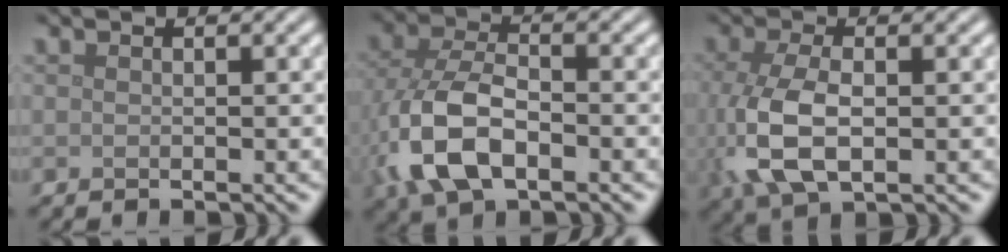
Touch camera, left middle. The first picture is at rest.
{"total": 8.0, "force": [-2.6, 4.5, 6.1], "torque": [-0.149, -0.006, -0.059]}
{"total": 6.3, "force": [-0.5, 3.2, 5.4], "torque": [-0.137, -0.012, -0.006]}